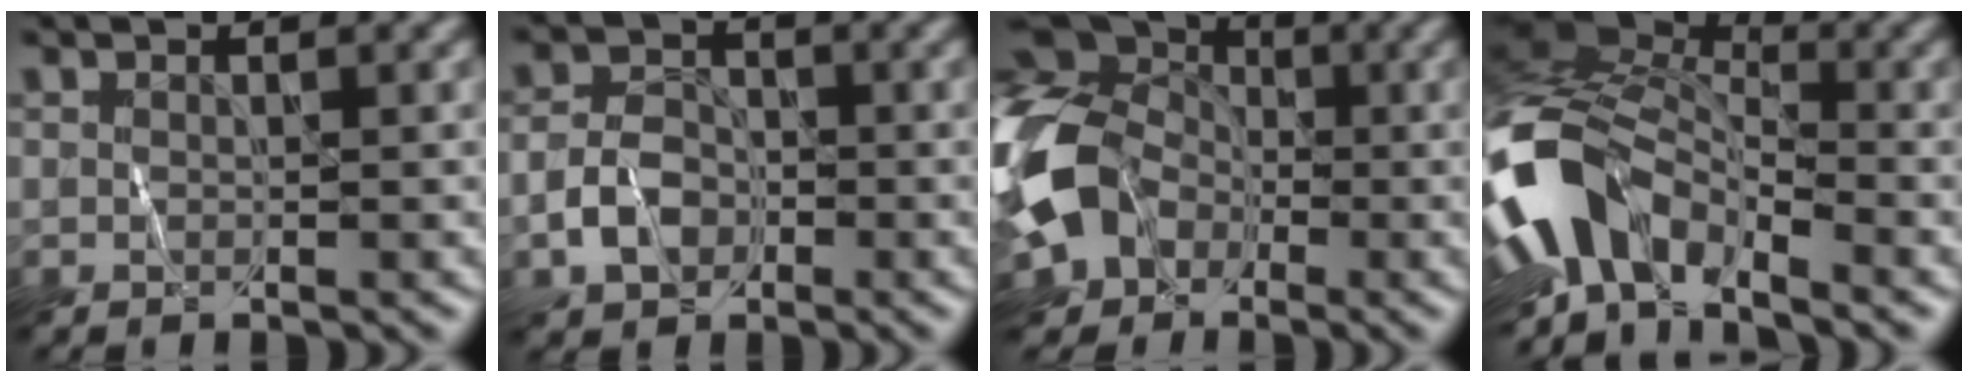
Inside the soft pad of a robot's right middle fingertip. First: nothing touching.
{"total": 3.4, "force": [-1.3, 2.4, 1.9], "torque": [-0.035, 0.006, -0.027]}
{"total": 15.5, "force": [-3.7, 13.0, 7.5], "torque": [-0.180, -0.024, -0.093]}
{"total": 9.9, "force": [-4.5, 5.3, 7.1], "torque": [-0.136, -0.002, -0.094]}